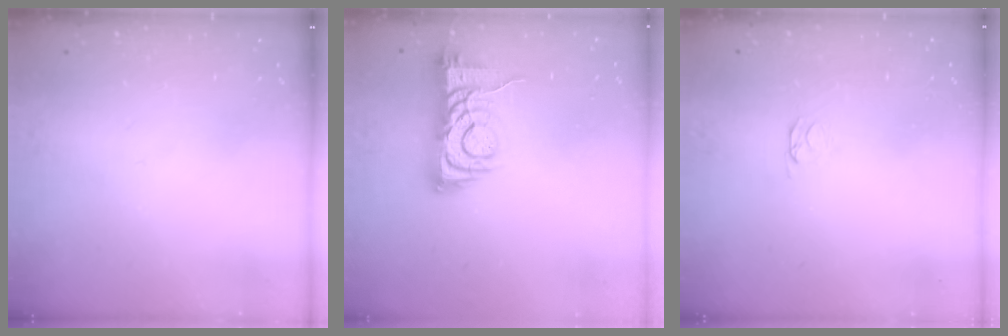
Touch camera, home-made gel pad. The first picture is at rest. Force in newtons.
{"total": 8.3, "press": 8.2, "slide": 1.3}
{"total": 2.1, "press": 2.0, "slide": 0.3}